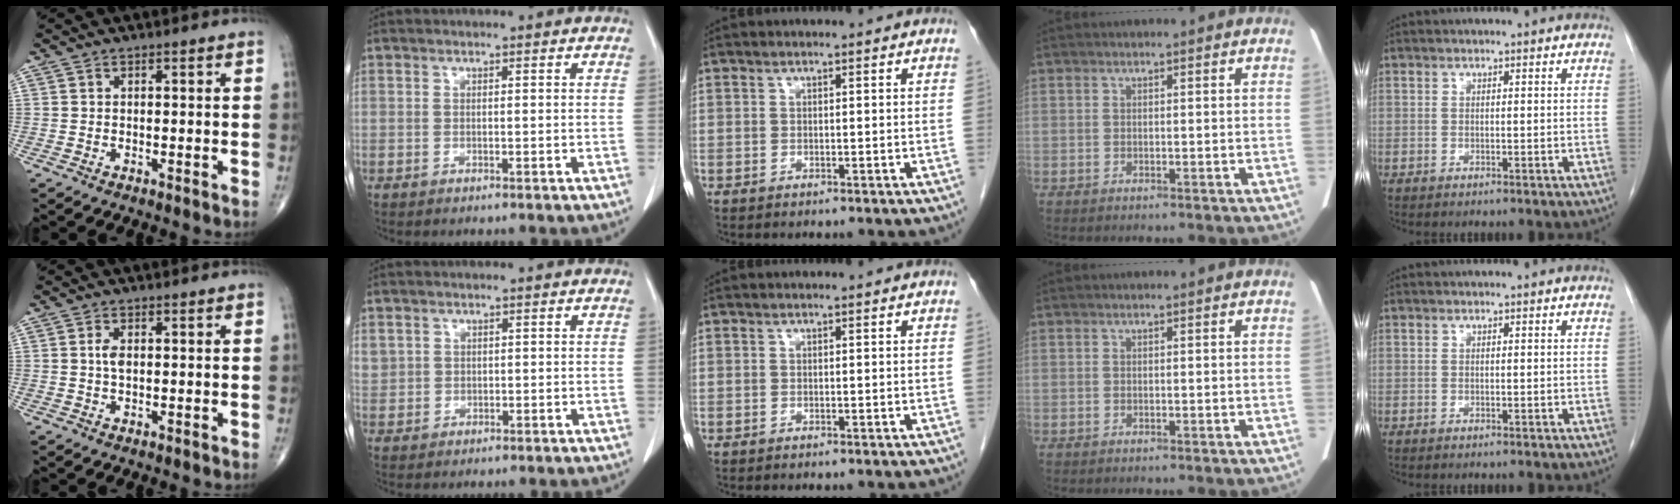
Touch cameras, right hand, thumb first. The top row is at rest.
{"thumb": {"total": 2.2, "force": [0.2, 1.2, 1.9], "torque": [-0.037, 0.001, 0.003]}, "index": {"total": 3.0, "force": [1.3, 2.7, 0.6], "torque": [-0.012, 0.011, 0.032]}}